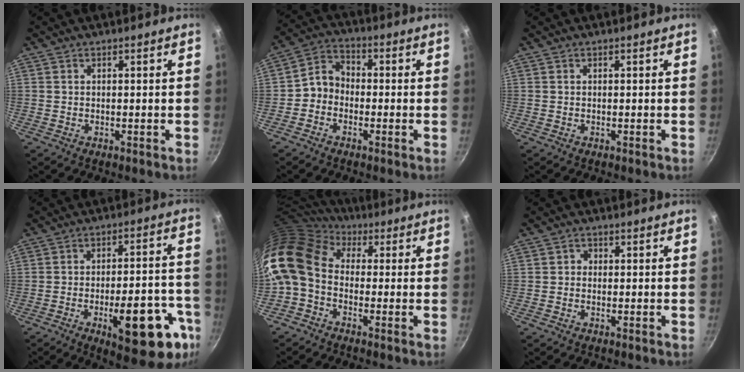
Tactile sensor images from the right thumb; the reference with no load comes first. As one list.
[{"total": 5.5, "force": [-1.6, 4.5, 2.7], "torque": [-0.029, 0.030, -0.049]}, {"total": 0.0}, {"total": 19.8, "force": [-8.7, 7.7, 16.1], "torque": [-0.160, 0.037, -0.109]}, {"total": 14.4, "force": [0.1, 10.8, 9.6], "torque": [-0.193, 0.032, -0.021]}, {"total": 1.4, "force": [-0.2, 1.3, 0.5], "torque": [-0.003, 0.003, -0.008]}]